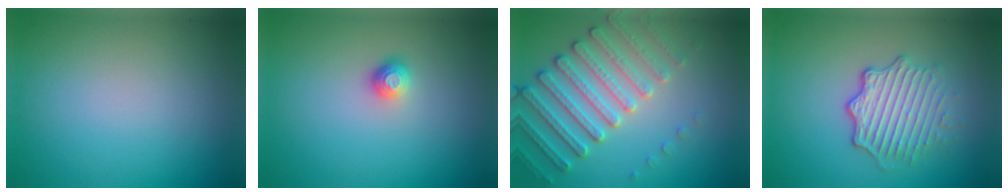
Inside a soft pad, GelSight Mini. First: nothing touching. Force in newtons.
{"total": 1.1, "press": 1.0, "slide": 0.5}
{"total": 4.7, "press": 4.6, "slide": 1.0}
{"total": 4.9, "press": 3.3, "slide": 3.6}